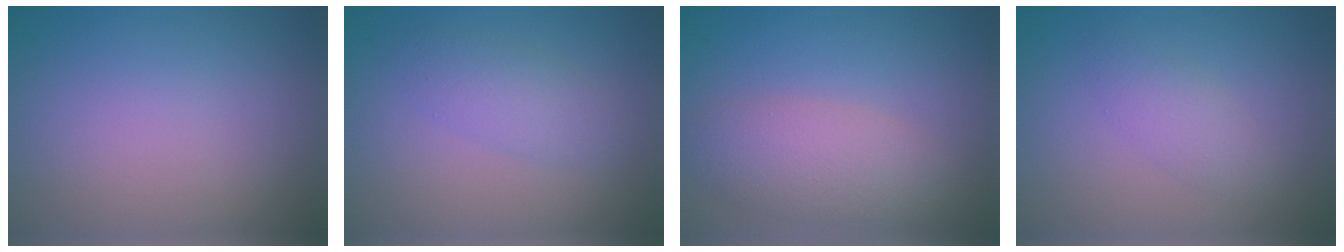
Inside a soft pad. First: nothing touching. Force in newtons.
{"total": 2.5, "press": 2.5, "slide": 0.1}
{"total": 4.5, "press": 4.5, "slide": 0.2}
{"total": 2.0, "press": 2.0, "slide": 0.1}